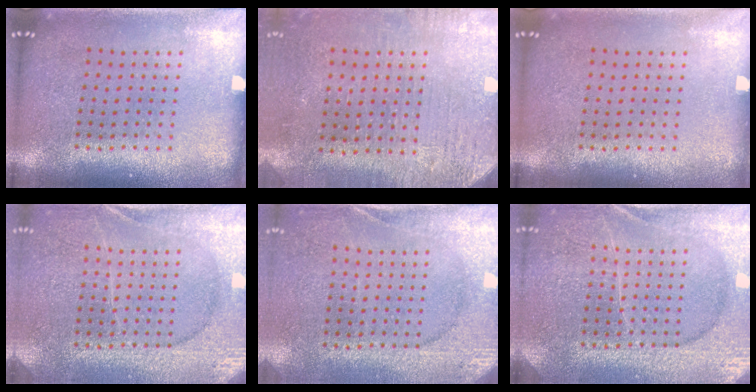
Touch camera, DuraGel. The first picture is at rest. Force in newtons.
{"total": 3.1, "press": 2.7, "slide": 1.5}
{"total": 0.0}
{"total": 3.0, "press": 2.9, "slide": 0.4}
{"total": 2.6, "press": 2.5, "slide": 0.6}
{"total": 3.7, "press": 3.6, "slide": 0.8}